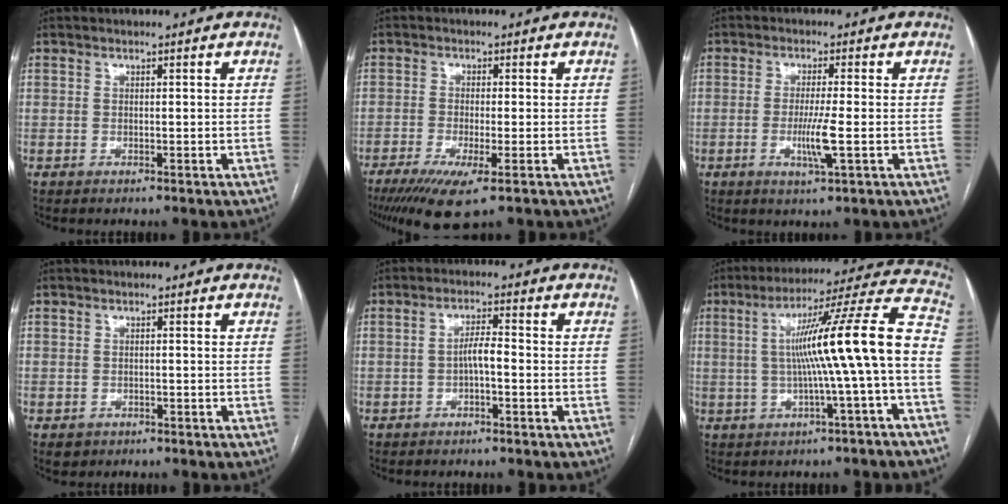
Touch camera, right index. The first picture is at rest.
{"total": 7.8, "force": [-4.6, 0.9, 6.2], "torque": [-0.106, -0.021, -0.074]}
{"total": 4.9, "force": [-1.2, -0.2, 4.8], "torque": [-0.095, -0.012, -0.022]}
{"total": 1.8, "force": [-0.9, 1.5, 0.2], "torque": [-0.004, 0.004, -0.008]}
{"total": 3.2, "force": [-0.8, 0.6, 3.0], "torque": [-0.051, 0.007, -0.013]}
{"total": 15.5, "force": [-1.5, -1.2, 15.4], "torque": [-0.230, 0.024, -0.025]}